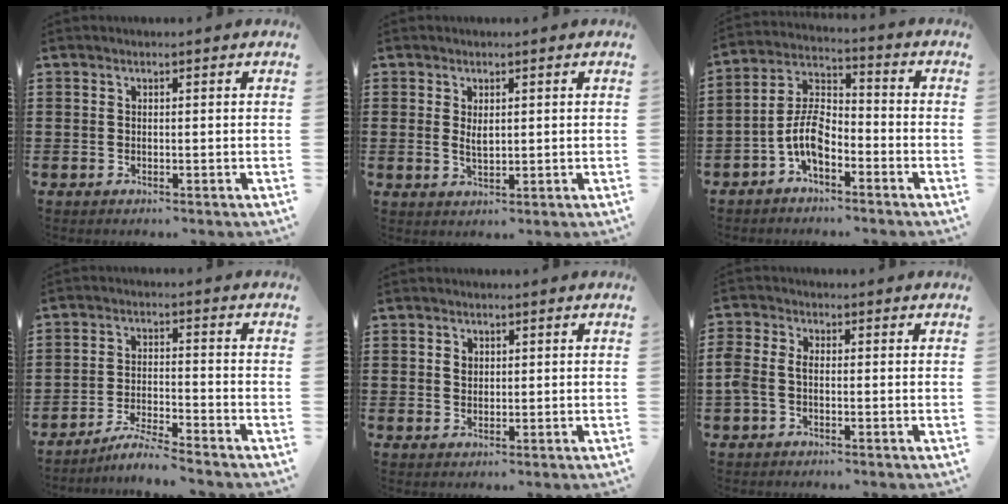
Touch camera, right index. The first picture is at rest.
{"total": 2.0, "force": [0.4, 0.9, 1.7], "torque": [-0.035, 0.003, 0.007]}
{"total": 7.4, "force": [-3.4, 3.6, 5.5], "torque": [-0.129, 0.005, -0.072]}
{"total": 4.7, "force": [-4.4, -0.4, 1.5], "torque": [-0.035, -0.007, -0.087]}
{"total": 1.3, "force": [0.4, 1.1, 0.6], "torque": [-0.014, 0.006, 0.008]}
{"total": 2.6, "force": [-0.7, 1.7, 1.8], "torque": [-0.050, -0.002, -0.018]}